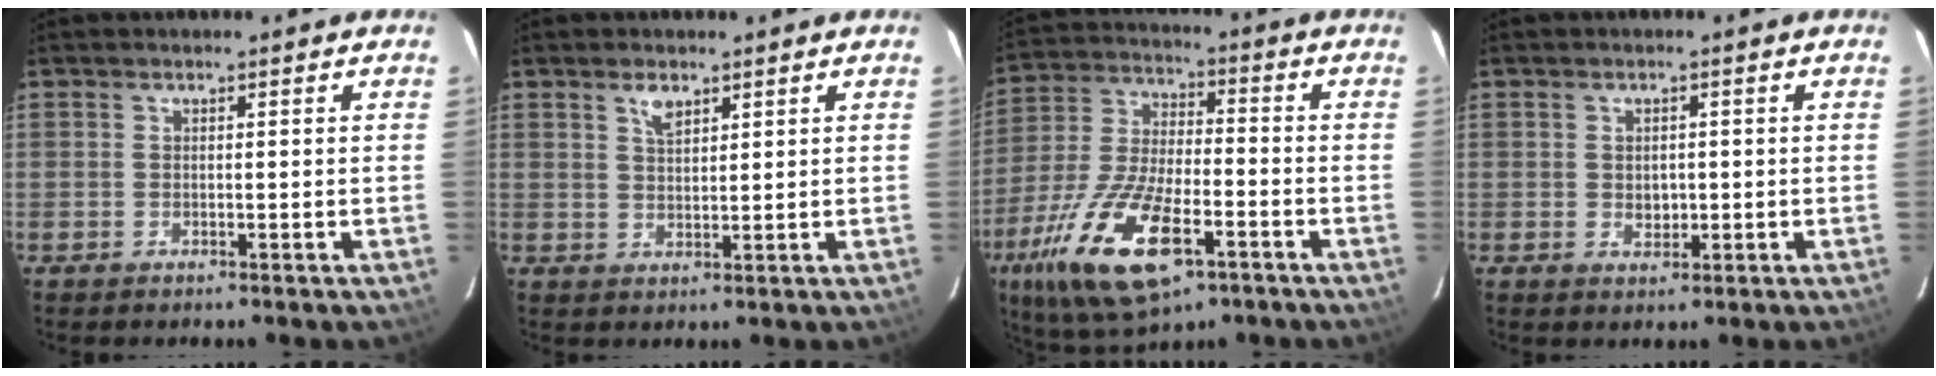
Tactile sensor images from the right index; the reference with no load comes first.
{"total": 3.0, "force": [2.0, 1.3, 1.8], "torque": [-0.033, 0.004, 0.037]}
{"total": 20.0, "force": [-9.8, 7.6, 15.7], "torque": [-0.332, -0.041, -0.178]}
{"total": 2.4, "force": [-0.2, 1.9, 1.5], "torque": [-0.022, 0.001, 0.000]}